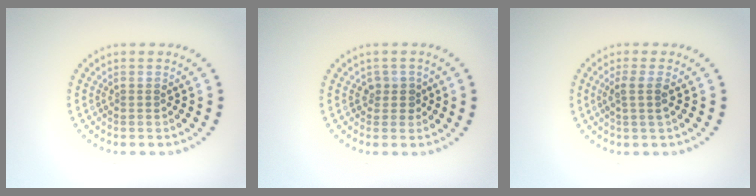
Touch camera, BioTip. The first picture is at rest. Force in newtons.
{"total": 1.5, "press": 1.3, "slide": 0.8}
{"total": 1.9, "press": 1.5, "slide": 1.2}